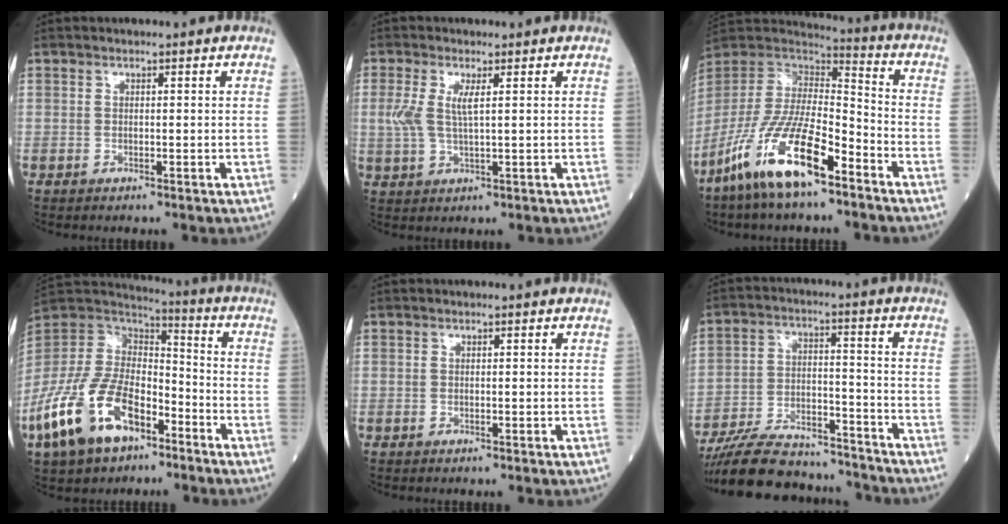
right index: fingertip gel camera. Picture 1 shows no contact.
{"total": 4.4, "force": [1.1, 1.1, 4.2], "torque": [-0.103, 0.004, 0.027]}
{"total": 16.3, "force": [-10.1, 3.8, 12.2], "torque": [-0.255, -0.020, -0.194]}
{"total": 17.4, "force": [-9.2, 8.6, 12.0], "torque": [-0.258, -0.003, -0.174]}
{"total": 0.0}
{"total": 16.7, "force": [-15.5, 3.9, 4.9], "torque": [-0.094, 0.012, -0.247]}